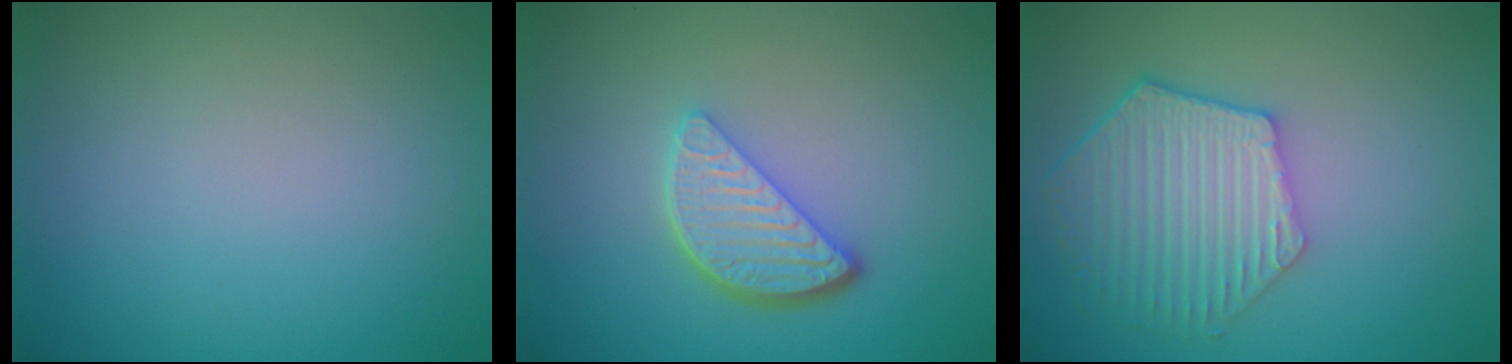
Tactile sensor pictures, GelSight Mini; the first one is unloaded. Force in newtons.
{"total": 3.9, "press": 3.2, "slide": 2.2}
{"total": 5.9, "press": 5.0, "slide": 3.1}